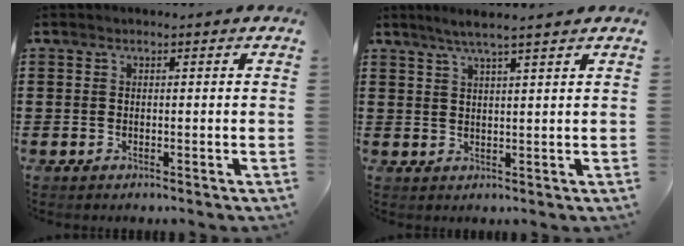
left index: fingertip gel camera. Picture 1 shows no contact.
{"total": 3.6, "force": [2.8, -0.4, 2.2], "torque": [-0.049, -0.002, 0.050]}